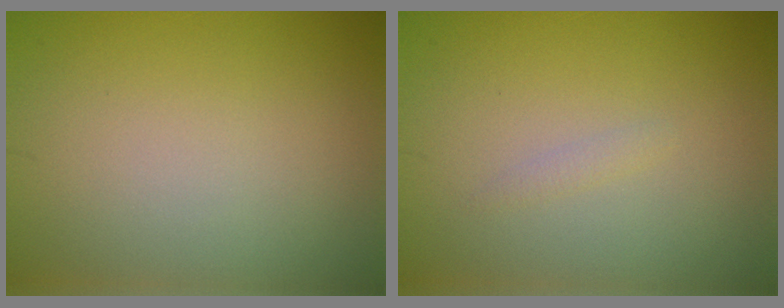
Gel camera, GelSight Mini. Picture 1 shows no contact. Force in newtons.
{"total": 0.6, "press": 0.6, "slide": 0.0}